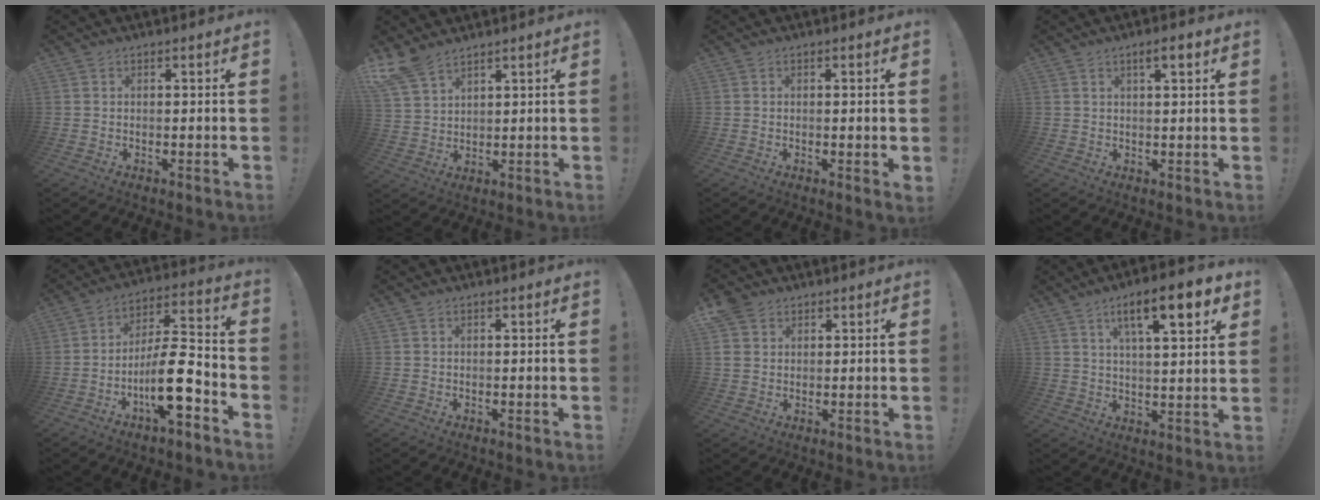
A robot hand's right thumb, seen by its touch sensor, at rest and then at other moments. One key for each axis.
{"total": 7.6, "fx": 6.1, "fy": 2.7, "fz": 3.5, "tx": -0.073, "ty": -0.027, "tz": 0.121}
{"total": 1.4, "fx": 0.3, "fy": -0.2, "fz": 1.3, "tx": -0.016, "ty": -0.006, "tz": 0.004}
{"total": 3.7, "fx": 1.9, "fy": 0.9, "fz": 3.1, "tx": -0.041, "ty": -0.004, "tz": 0.026}
{"total": 15.8, "fx": -6.5, "fy": 5.1, "fz": 13.5, "tx": -0.227, "ty": 0.032, "tz": -0.104}
{"total": 0.0}
{"total": 5.1, "fx": 2.8, "fy": 3.8, "fz": 2.0, "tx": -0.030, "ty": -0.006, "tz": 0.054}
{"total": 13.9, "fx": 6.6, "fy": 3.2, "fz": 11.8, "tx": -0.176, "ty": -0.023, "tz": 0.097}